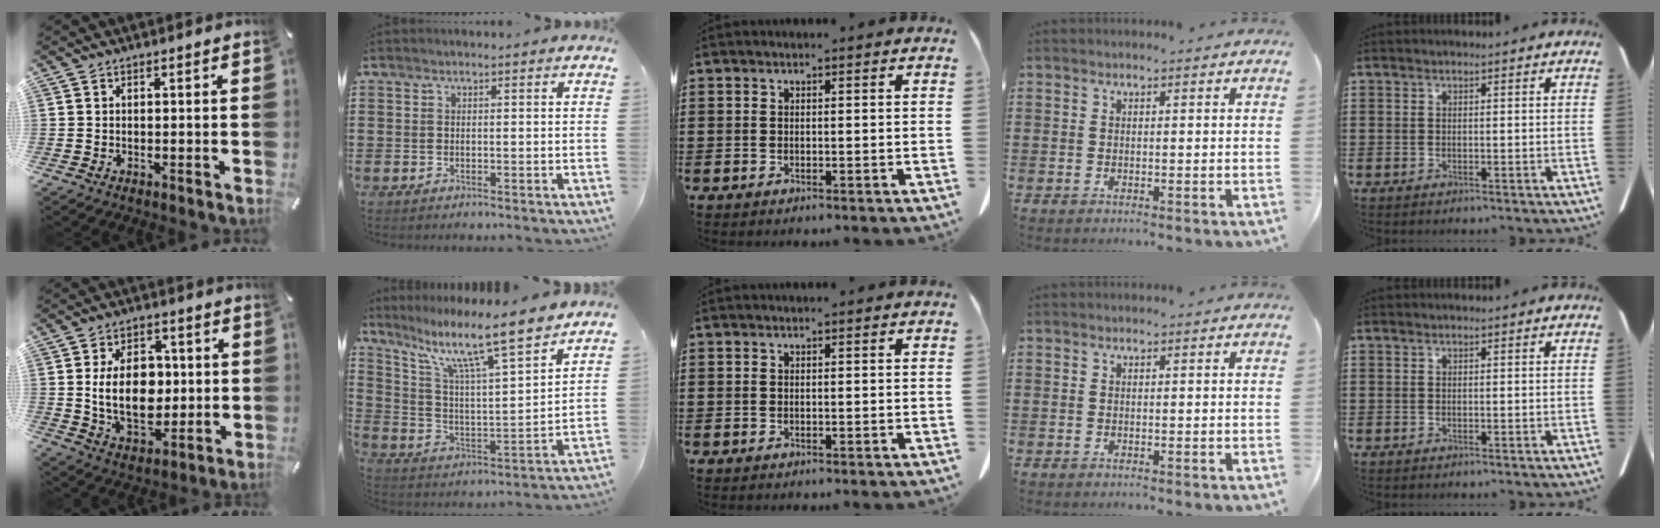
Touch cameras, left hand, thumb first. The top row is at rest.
{"thumb": {"total": 14.7, "force": [0.8, 9.9, 10.8], "torque": [-0.198, 0.006, 0.013]}, "index": {"total": 12.4, "force": [9.1, 1.4, 8.2], "torque": [-0.171, -0.055, 0.148]}}